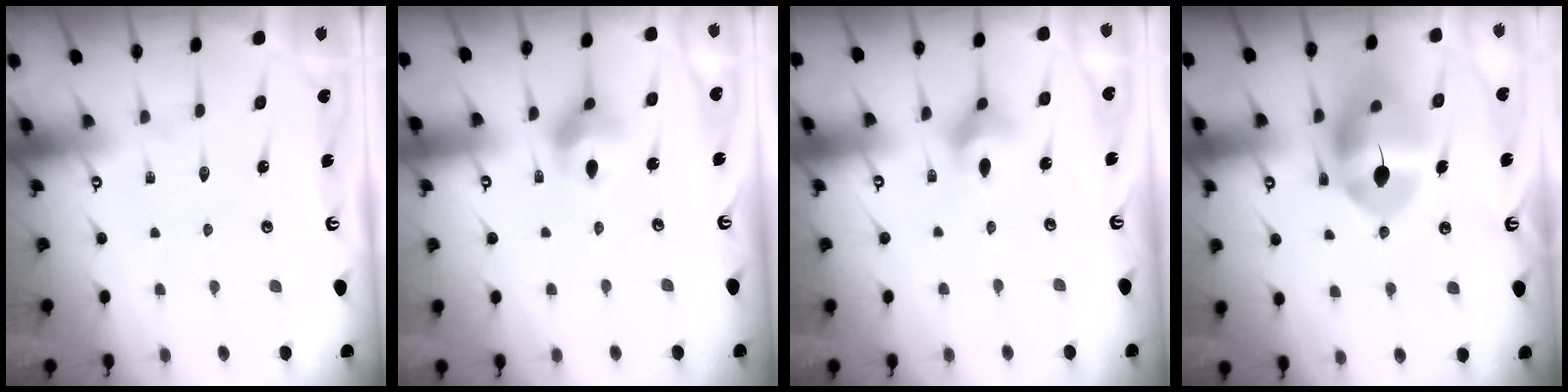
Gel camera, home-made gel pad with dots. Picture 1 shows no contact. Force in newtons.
{"total": 8.3, "press": 8.1, "slide": 1.4}
{"total": 6.1, "press": 5.8, "slide": 1.7}
{"total": 14.6, "press": 14.4, "slide": 2.0}